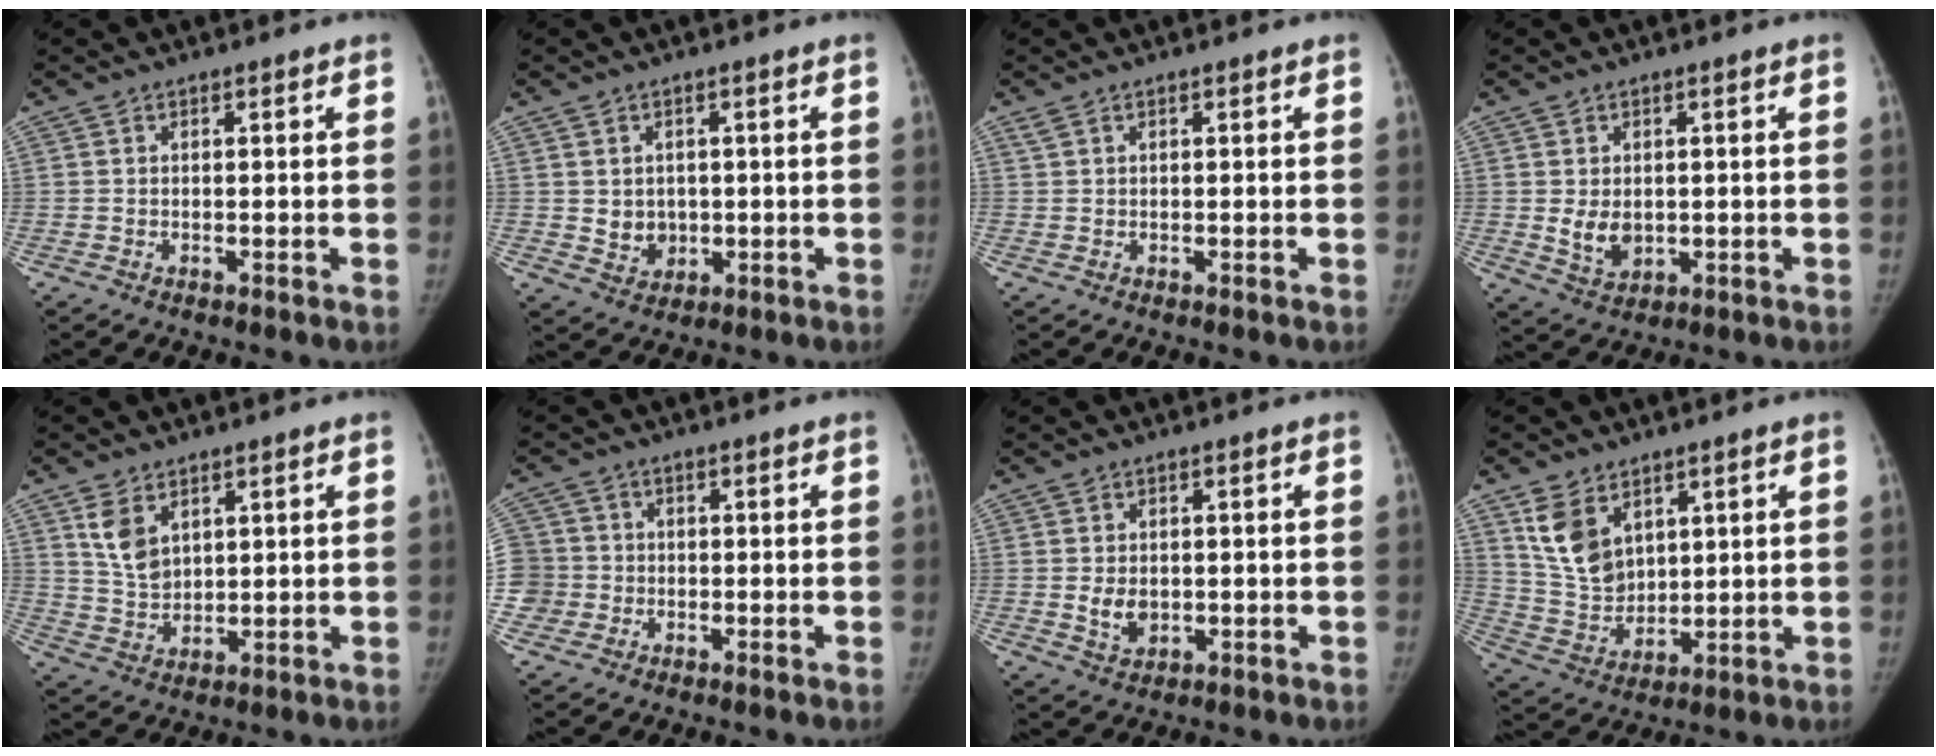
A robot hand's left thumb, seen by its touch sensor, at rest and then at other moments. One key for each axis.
{"total": 4.1, "fx": 0.1, "fy": 3.6, "fz": 1.9, "tx": -0.013, "ty": -0.012, "tz": 0.014}
{"total": 0.9, "fx": 0.7, "fy": 0.4, "fz": 0.4, "tx": -0.010, "ty": 0.008, "tz": 0.017}
{"total": 4.6, "fx": 0.0, "fy": 3.4, "fz": 3.1, "tx": -0.040, "ty": -0.019, "tz": 0.013}
{"total": 6.6, "fx": 3.4, "fy": 4.2, "fz": 3.8, "tx": -0.057, "ty": -0.020, "tz": 0.076}
{"total": 6.3, "fx": -0.8, "fy": 6.2, "fz": 0.6, "tx": 0.000, "ty": 0.017, "tz": -0.018}
{"total": 3.7, "fx": -0.2, "fy": 2.8, "fz": 2.4, "tx": -0.030, "ty": -0.014, "tz": 0.005}
{"total": 10.7, "fx": 5.6, "fy": 7.1, "fz": 5.7, "tx": -0.087, "ty": -0.028, "tz": 0.127}